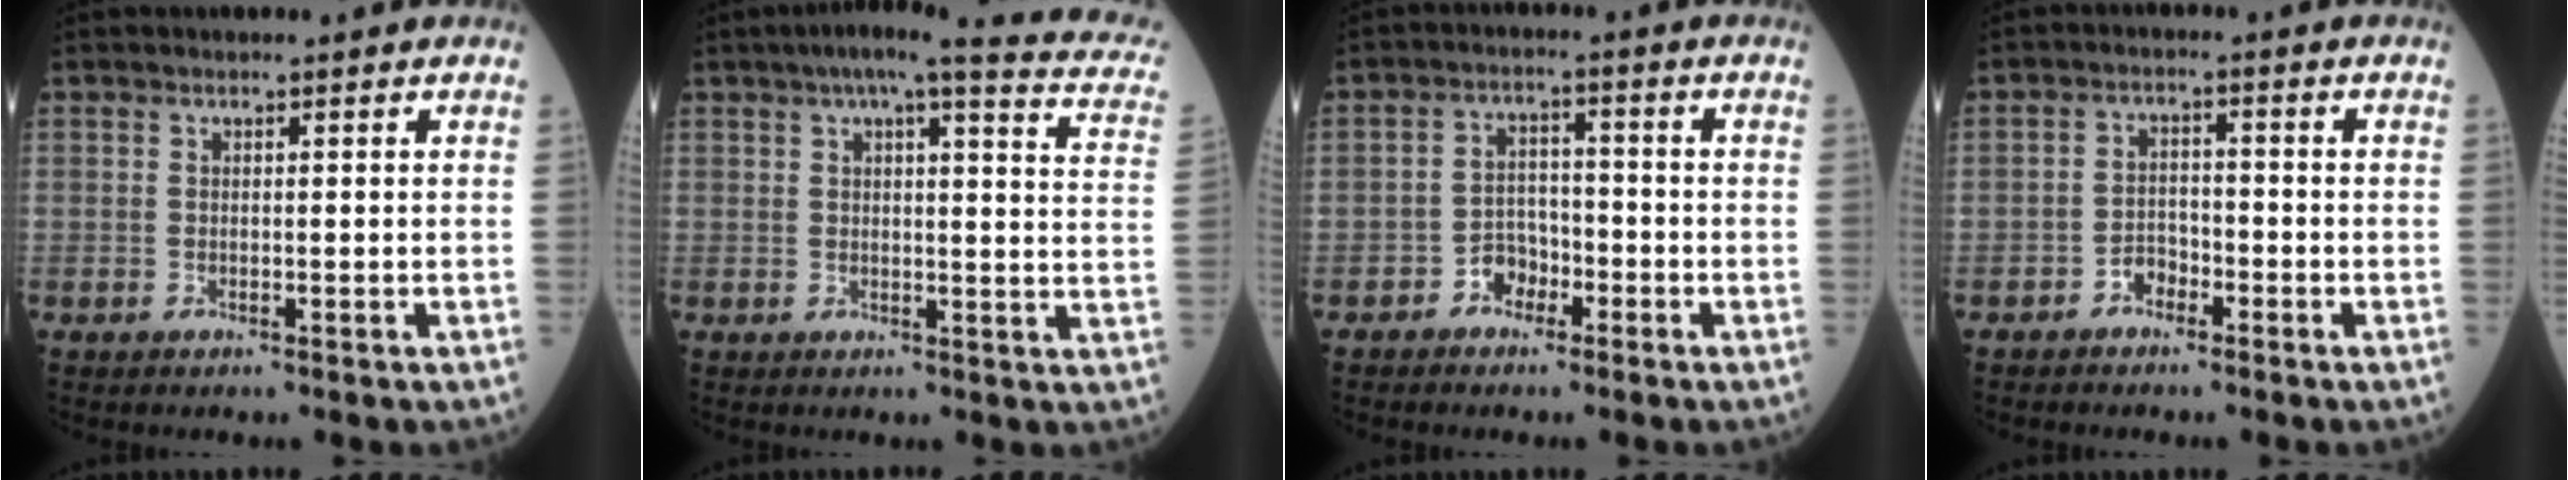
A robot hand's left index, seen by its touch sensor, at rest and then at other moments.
{"total": 19.6, "force": [15.9, 1.9, 11.2], "torque": [-0.146, 0.001, 0.172]}
{"total": 3.8, "force": [-2.4, 2.6, 1.4], "torque": [-0.023, 0.009, -0.045]}
{"total": 2.8, "force": [-2.0, 1.6, 1.1], "torque": [-0.018, 0.006, -0.037]}